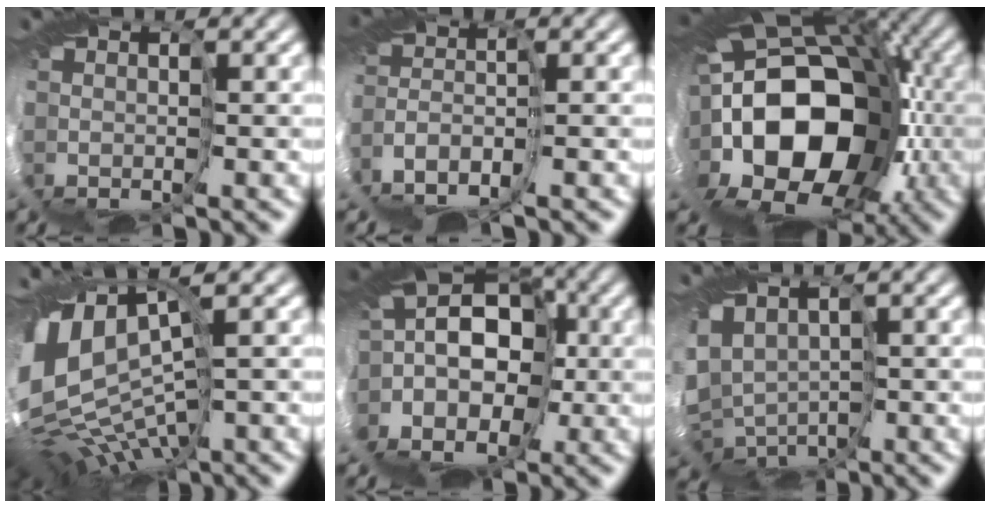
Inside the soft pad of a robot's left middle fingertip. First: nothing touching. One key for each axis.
{"total": 4.6, "fx": -4.3, "fy": -0.8, "fz": 1.3, "tx": -0.072, "ty": 0.002, "tz": -0.083}
{"total": 15.5, "fx": -3.9, "fy": 10.2, "fz": 11.0, "tx": -0.200, "ty": 0.017, "tz": -0.095}
{"total": 9.2, "fx": -0.9, "fy": 3.8, "fz": 8.3, "tx": -0.183, "ty": -0.005, "tz": 0.024}
{"total": 8.3, "fx": -2.6, "fy": 6.5, "fz": 4.4, "tx": -0.108, "ty": 0.021, "tz": -0.061}
{"total": 5.1, "fx": -2.1, "fy": 3.8, "fz": 2.8, "tx": -0.110, "ty": -0.014, "tz": -0.003}